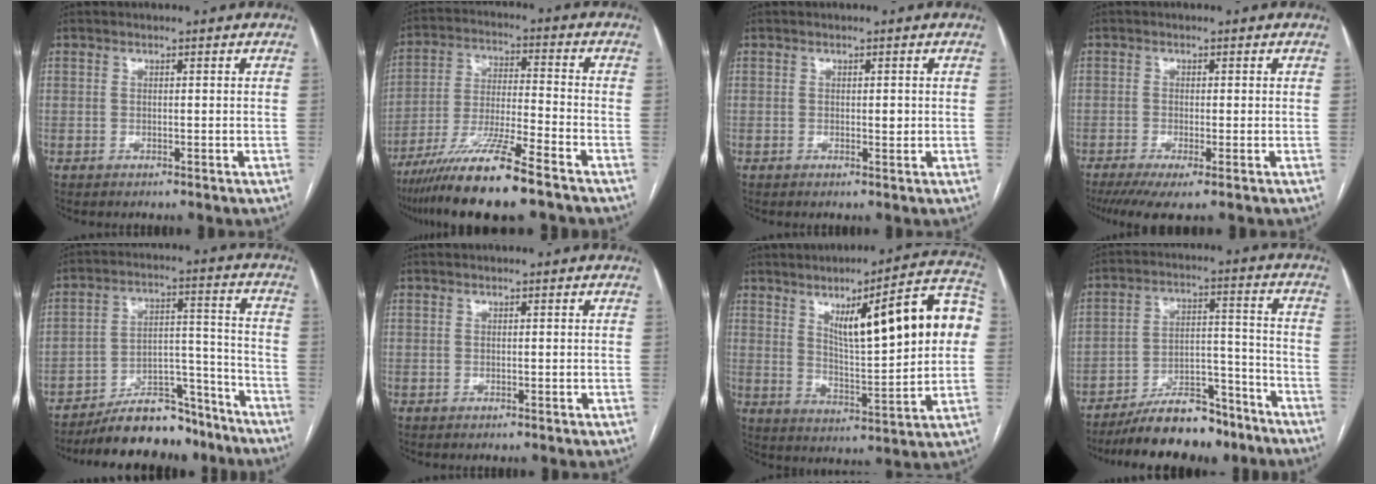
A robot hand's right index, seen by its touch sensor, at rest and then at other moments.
{"total": 14.2, "force": [-10.1, 0.3, 10.0], "torque": [-0.199, -0.035, -0.184]}
{"total": 1.0, "force": [0.0, 0.4, 0.9], "torque": [-0.010, 0.001, 0.002]}
{"total": 5.0, "force": [-3.2, 0.5, 3.8], "torque": [-0.060, -0.012, -0.056]}
{"total": 13.9, "force": [-12.3, 4.6, 4.4], "torque": [-0.051, 0.050, -0.196]}
{"total": 0.0}
{"total": 18.6, "force": [4.7, 3.0, 17.8], "torque": [-0.245, 0.025, 0.069]}
{"total": 14.0, "force": [-11.7, 4.5, 6.1], "torque": [-0.087, 0.034, -0.189]}